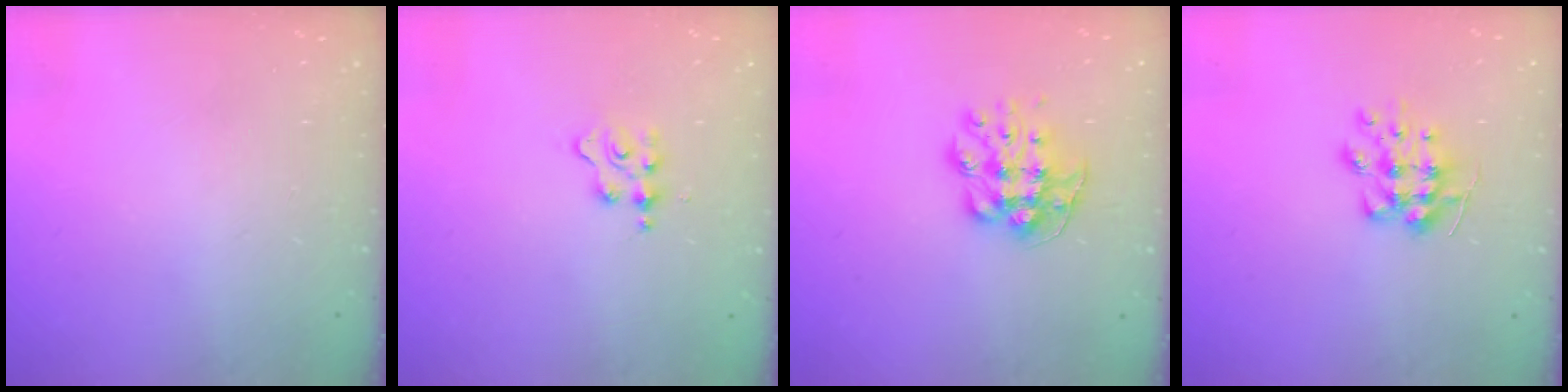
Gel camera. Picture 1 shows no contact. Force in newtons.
{"total": 2.2, "press": 2.1, "slide": 0.3}
{"total": 11.0, "press": 10.9, "slide": 0.8}
{"total": 8.9, "press": 8.9, "slide": 0.6}